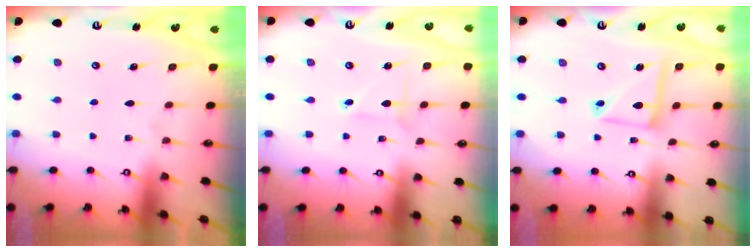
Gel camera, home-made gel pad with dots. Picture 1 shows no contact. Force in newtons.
{"total": 2.5, "press": 2.4, "slide": 0.2}
{"total": 10.8, "press": 10.8, "slide": 1.1}